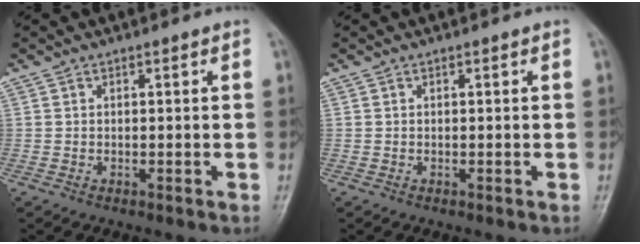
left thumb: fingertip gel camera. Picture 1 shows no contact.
{"total": 0.0}